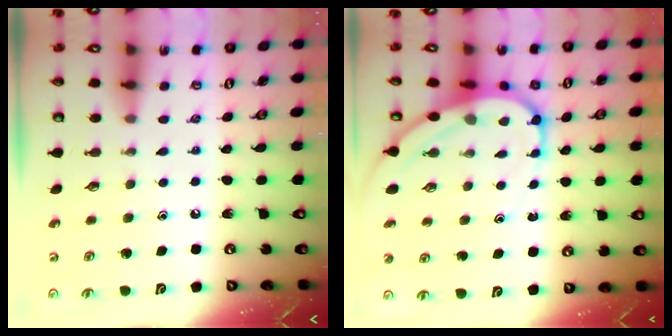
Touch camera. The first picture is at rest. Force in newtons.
{"total": 8.9, "press": 8.9, "slide": 0.3}